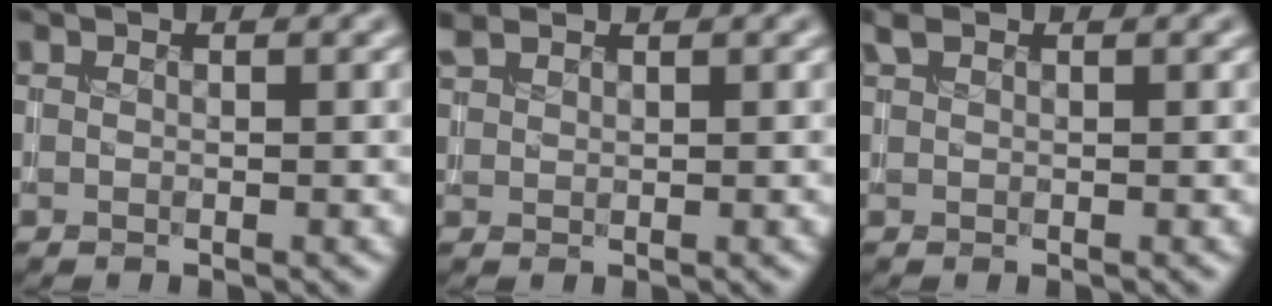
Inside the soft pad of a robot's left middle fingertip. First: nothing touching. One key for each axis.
{"total": 1.7, "fx": 1.5, "fy": 0.6, "fz": 0.6, "tx": -0.018, "ty": 0.008, "tz": 0.036}
{"total": 1.2, "fx": 0.9, "fy": 0.5, "fz": 0.6, "tx": -0.017, "ty": 0.006, "tz": 0.018}